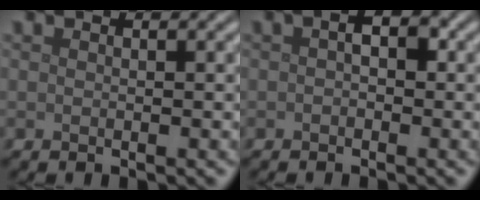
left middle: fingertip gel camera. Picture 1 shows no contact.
{"total": 1.7, "force": [-0.1, 0.9, 1.4], "torque": [-0.020, 0.004, -0.005]}